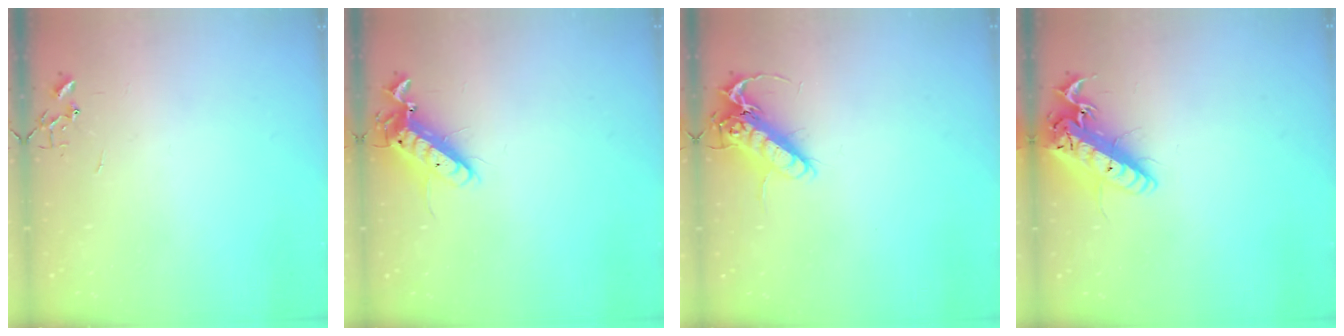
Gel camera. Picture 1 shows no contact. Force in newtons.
{"total": 12.2, "press": 12.0, "slide": 2.3}
{"total": 14.2, "press": 14.0, "slide": 2.2}
{"total": 19.7, "press": 19.5, "slide": 2.7}